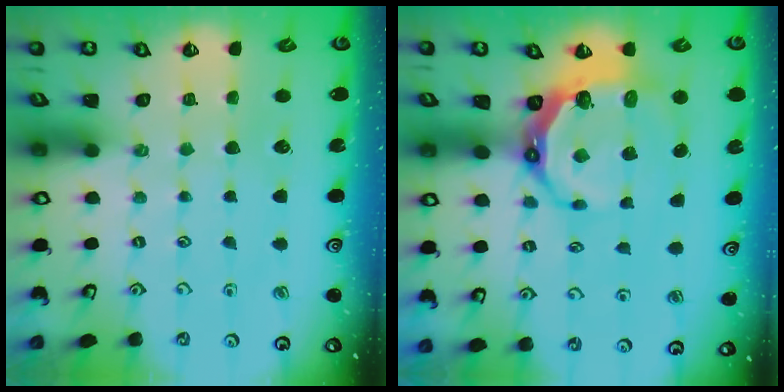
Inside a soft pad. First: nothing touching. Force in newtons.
{"total": 8.2, "press": 7.2, "slide": 3.8}